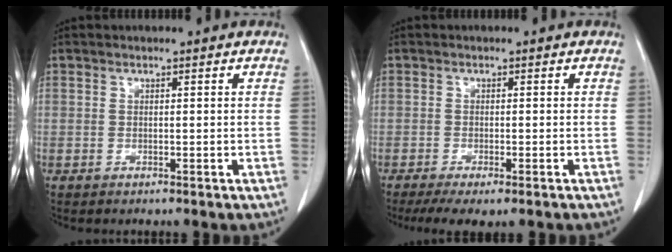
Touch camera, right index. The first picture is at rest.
{"total": 6.2, "force": [-4.6, 1.5, 3.8], "torque": [-0.055, -0.014, -0.070]}